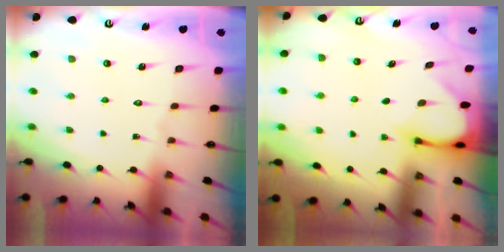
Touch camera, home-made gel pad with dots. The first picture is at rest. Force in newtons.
{"total": 3.1, "press": 3.1, "slide": 0.2}